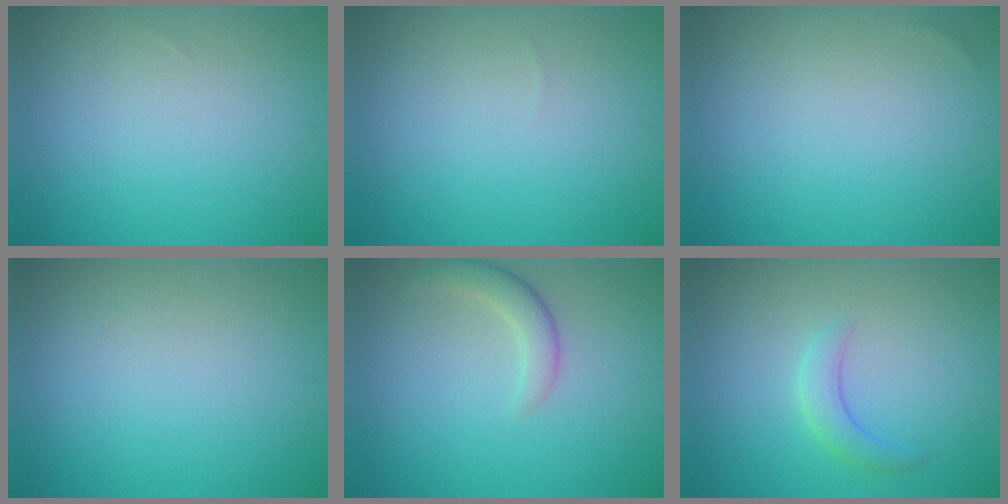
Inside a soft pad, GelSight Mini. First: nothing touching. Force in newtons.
{"total": 0.0}
{"total": 0.0}
{"total": 0.0}
{"total": 2.2, "press": 2.2, "slide": 0.2}
{"total": 1.8, "press": 1.8, "slide": 0.1}